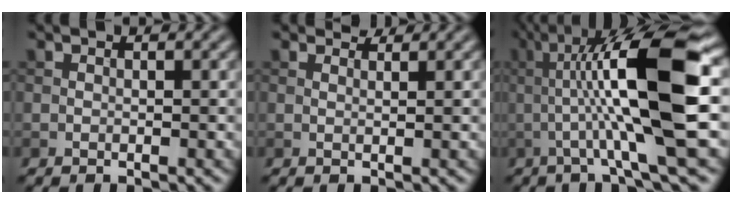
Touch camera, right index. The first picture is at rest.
{"total": 1.4, "force": [1.3, 0.2, 0.4], "torque": [-0.012, -0.005, 0.016]}
{"total": 12.2, "force": [0.3, 2.2, 12.0], "torque": [-0.185, 0.020, 0.004]}